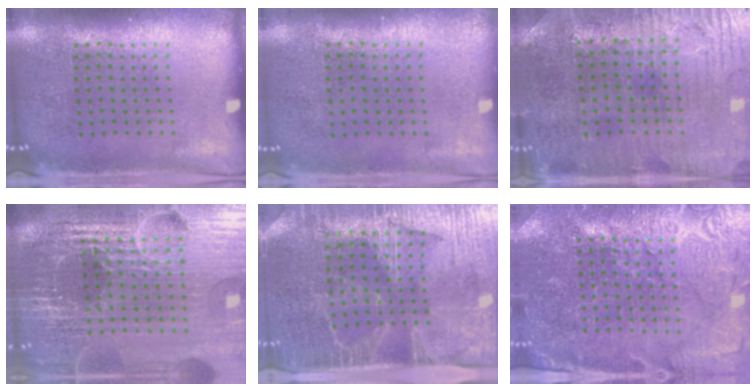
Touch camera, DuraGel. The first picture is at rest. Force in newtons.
{"total": 0.0}
{"total": 1.3, "press": 1.2, "slide": 0.6}
{"total": 6.7, "press": 5.8, "slide": 3.4}
{"total": 4.0, "press": 3.5, "slide": 2.0}
{"total": 3.7, "press": 3.6, "slide": 0.9}